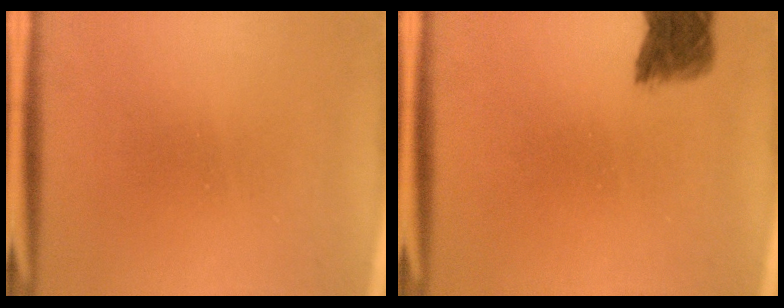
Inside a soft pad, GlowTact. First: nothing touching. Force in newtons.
{"total": 4.1}